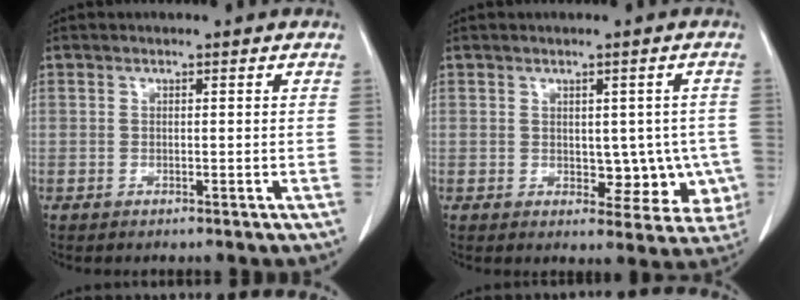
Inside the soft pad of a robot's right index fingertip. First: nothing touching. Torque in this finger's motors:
{"motor_torque": [0.23, 0.47, 0.14, 0.02]}